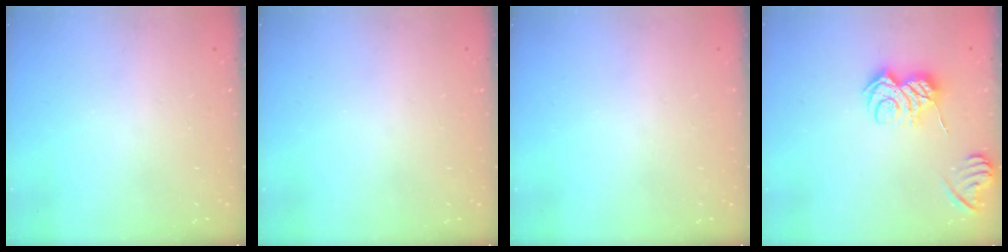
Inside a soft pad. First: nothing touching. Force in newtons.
{"total": 0.0}
{"total": 0.0}
{"total": 8.0, "press": 8.0, "slide": 0.7}